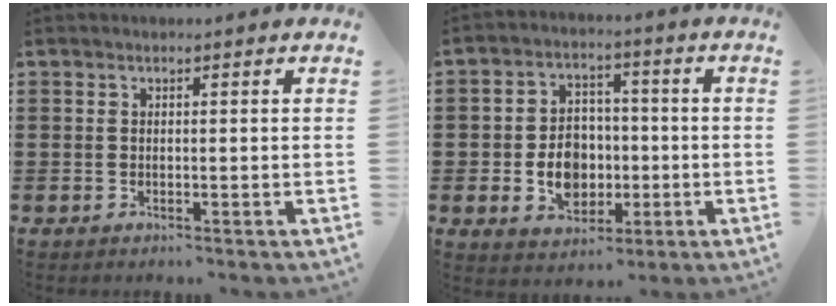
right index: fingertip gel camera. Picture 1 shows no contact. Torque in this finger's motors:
{"motor_torque": [2.14, 0.00, 0.66, 0.11]}